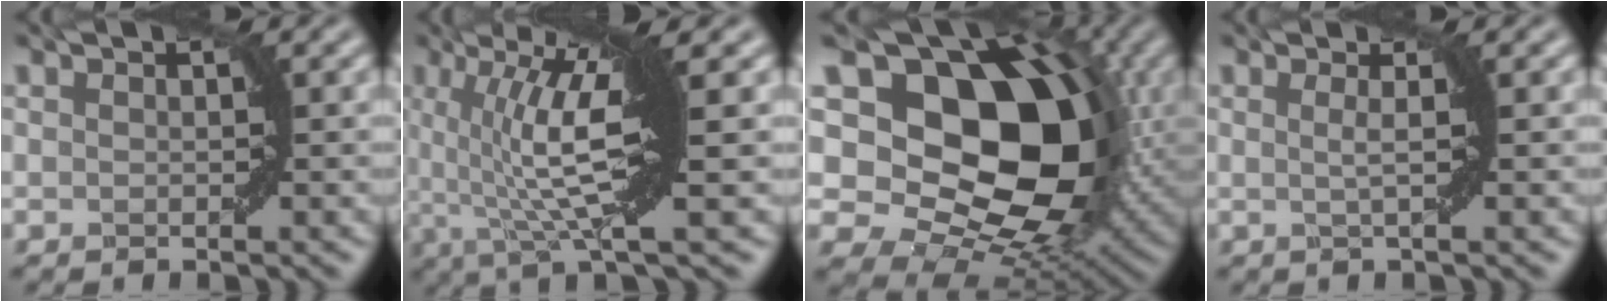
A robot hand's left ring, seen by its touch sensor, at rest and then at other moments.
{"total": 8.6, "force": [1.2, 1.6, 8.3], "torque": [-0.145, 0.005, 0.022]}
{"total": 15.5, "force": [3.1, 10.7, 10.8], "torque": [-0.144, 0.006, 0.057]}
{"total": 1.6, "force": [0.2, 0.3, 1.6], "torque": [-0.032, 0.003, -0.003]}